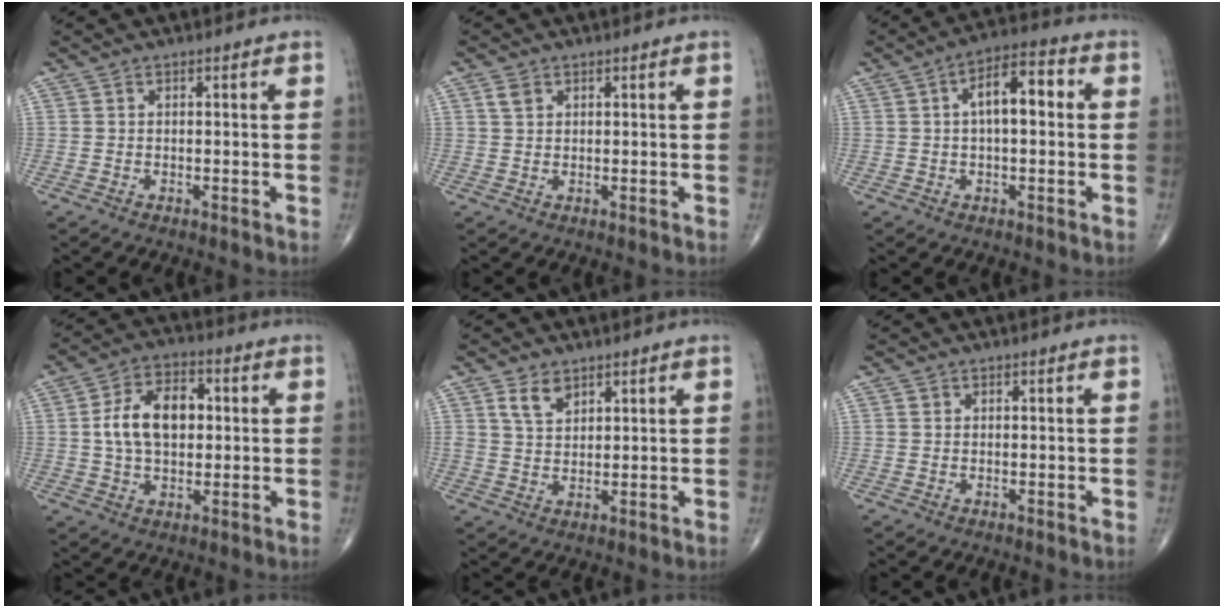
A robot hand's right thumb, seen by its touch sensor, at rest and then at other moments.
{"total": 2.0, "force": [1.0, 1.4, 1.0], "torque": [-0.018, 0.002, 0.020]}
{"total": 8.9, "force": [1.3, 3.9, 7.8], "torque": [-0.118, 0.027, 0.011]}
{"total": 12.0, "force": [1.3, 7.5, 9.3], "torque": [-0.148, 0.015, 0.018]}
{"total": 4.5, "force": [2.7, 2.6, 2.5], "torque": [-0.034, -0.018, 0.055]}
{"total": 0.6, "force": [0.2, 0.6, 0.1], "torque": [0.002, 0.000, 0.004]}